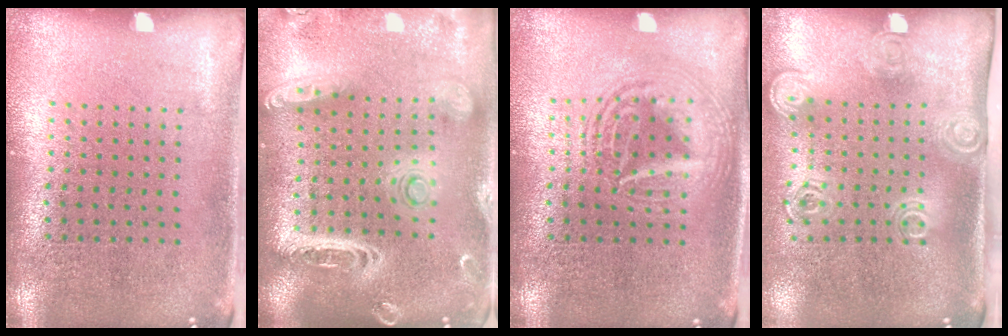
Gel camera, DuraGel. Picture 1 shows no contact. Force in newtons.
{"total": 2.9, "press": 2.5, "slide": 1.6}
{"total": 2.8, "press": 2.8, "slide": 0.3}
{"total": 2.0, "press": 1.4, "slide": 1.4}